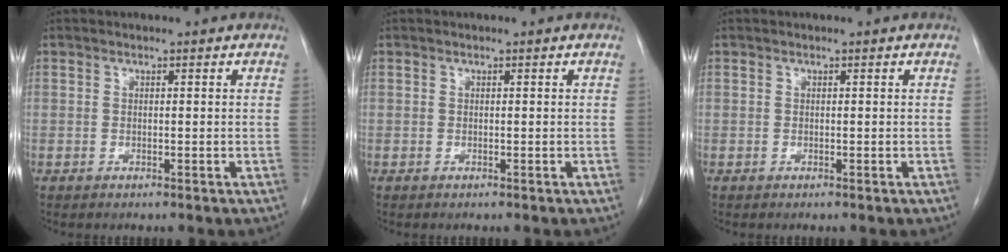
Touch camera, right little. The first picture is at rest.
{"total": 0.0}
{"total": 0.0}